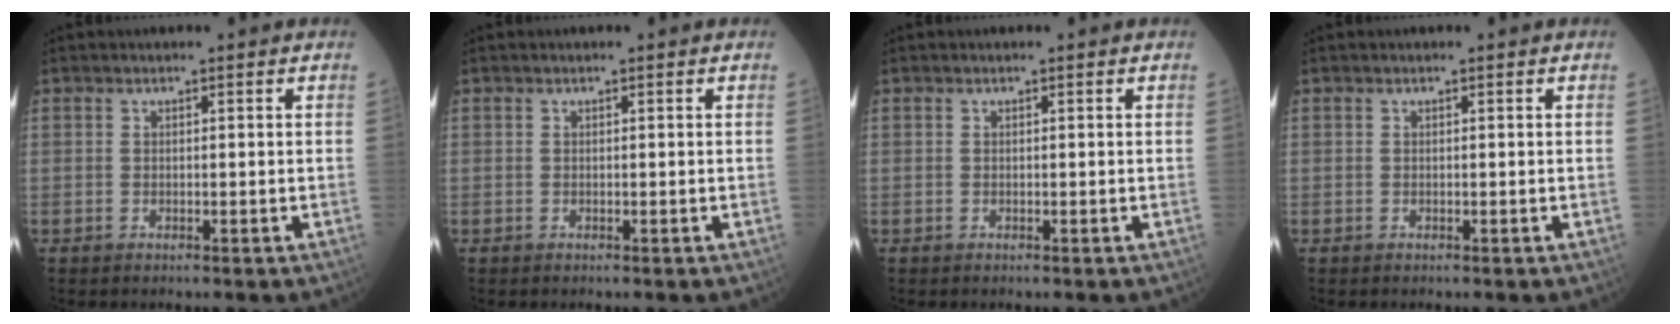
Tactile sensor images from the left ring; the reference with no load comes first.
{"total": 0.0}
{"total": 0.0}
{"total": 0.0}